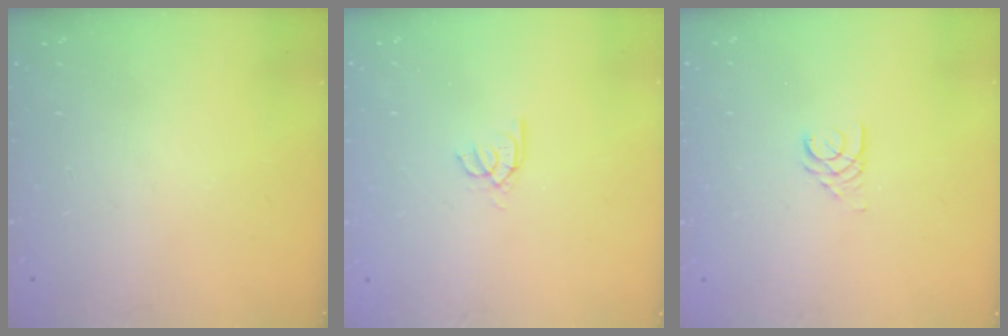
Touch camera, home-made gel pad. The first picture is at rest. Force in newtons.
{"total": 2.6, "press": 2.6, "slide": 0.2}
{"total": 2.5, "press": 2.5, "slide": 0.3}